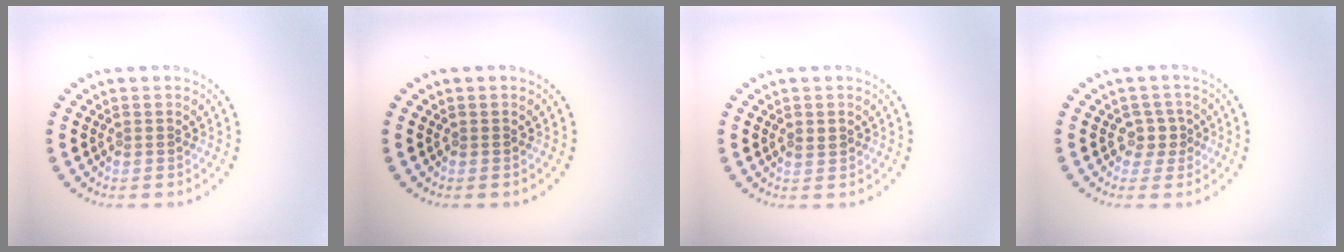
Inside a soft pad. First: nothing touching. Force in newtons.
{"total": 0.0}
{"total": 0.8, "press": 0.8, "slide": 0.1}
{"total": 1.7, "press": 1.3, "slide": 1.1}